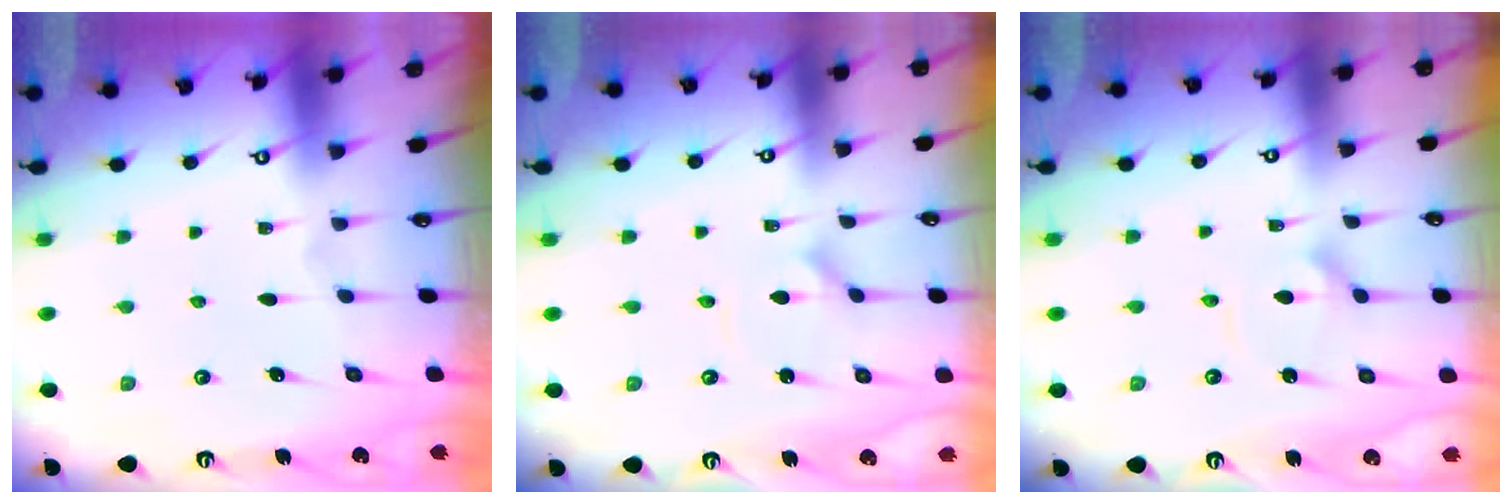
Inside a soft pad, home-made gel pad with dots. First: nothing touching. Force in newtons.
{"total": 0.8, "press": 0.8, "slide": 0.1}
{"total": 4.0, "press": 4.0, "slide": 0.4}